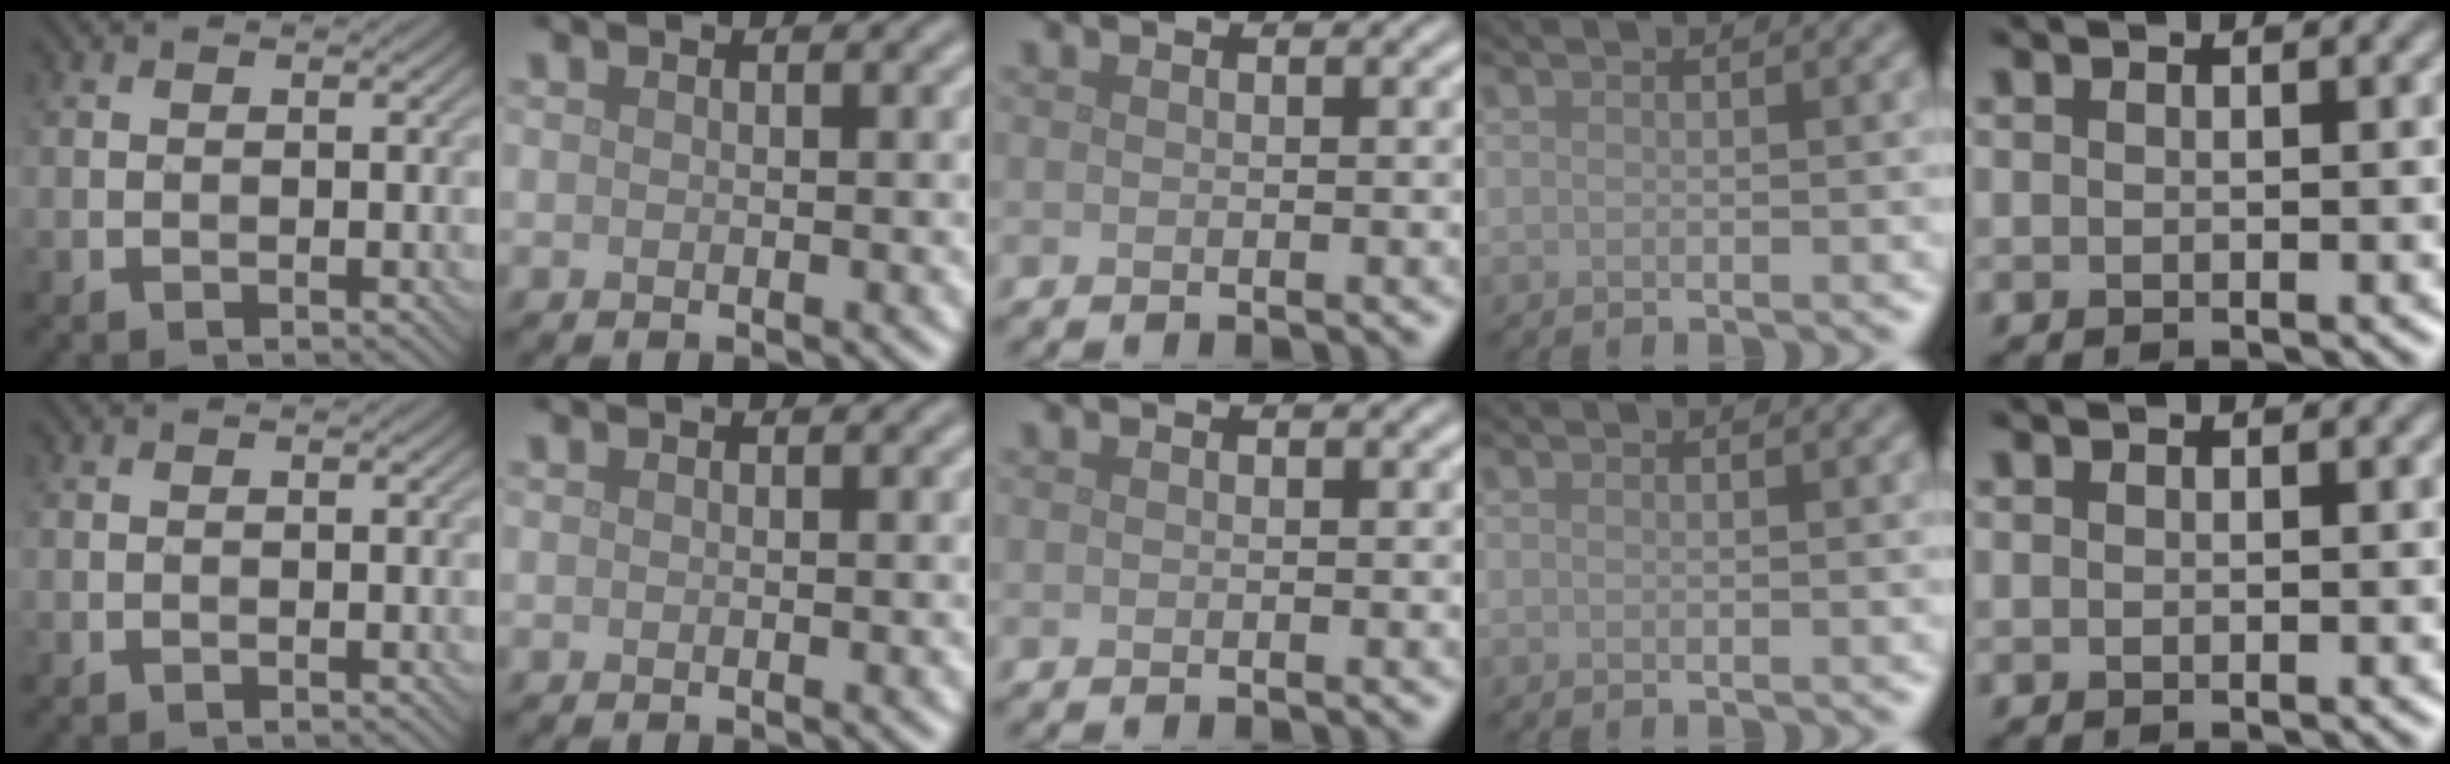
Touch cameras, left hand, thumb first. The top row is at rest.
{}